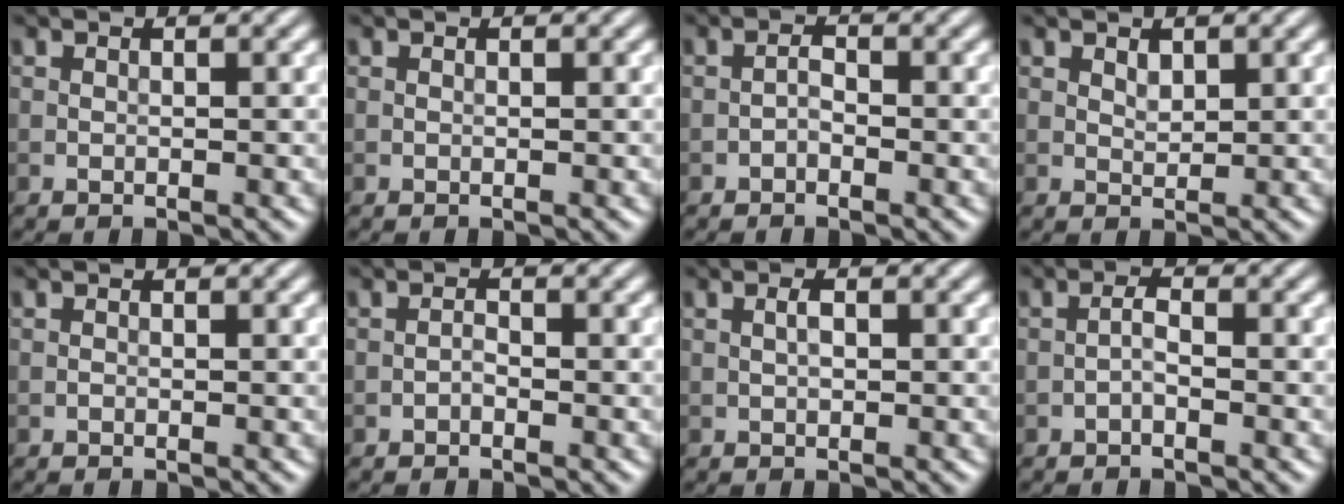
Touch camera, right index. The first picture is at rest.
{"total": 0.0}
{"total": 1.0, "force": [-0.6, 0.4, 0.7], "torque": [-0.012, 0.003, -0.013]}
{"total": 1.0, "force": [0.7, 0.6, 0.6], "torque": [-0.011, -0.003, 0.014]}
{"total": 0.0}
{"total": 0.7, "force": [-0.4, 0.3, 0.4], "torque": [-0.007, 0.002, -0.009]}
{"total": 1.0, "force": [0.1, 0.4, 0.9], "torque": [-0.018, 0.000, 0.002]}
{"total": 1.1, "force": [-0.6, 0.2, 0.9], "torque": [-0.019, 0.005, -0.014]}